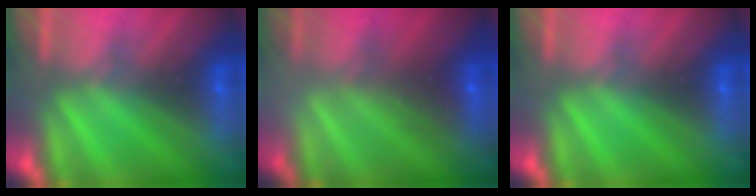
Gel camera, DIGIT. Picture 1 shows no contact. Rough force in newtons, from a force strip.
{"total": 2.0}
{"total": 0.0}